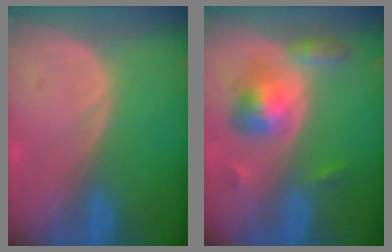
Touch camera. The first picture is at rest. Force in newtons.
{"total": 6.0, "press": 6.0, "slide": 0.2}